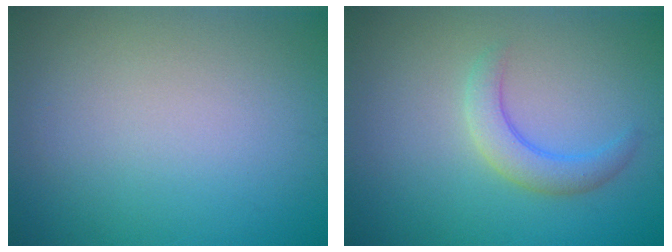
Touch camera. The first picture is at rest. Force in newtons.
{"total": 2.7, "press": 2.7, "slide": 0.2}